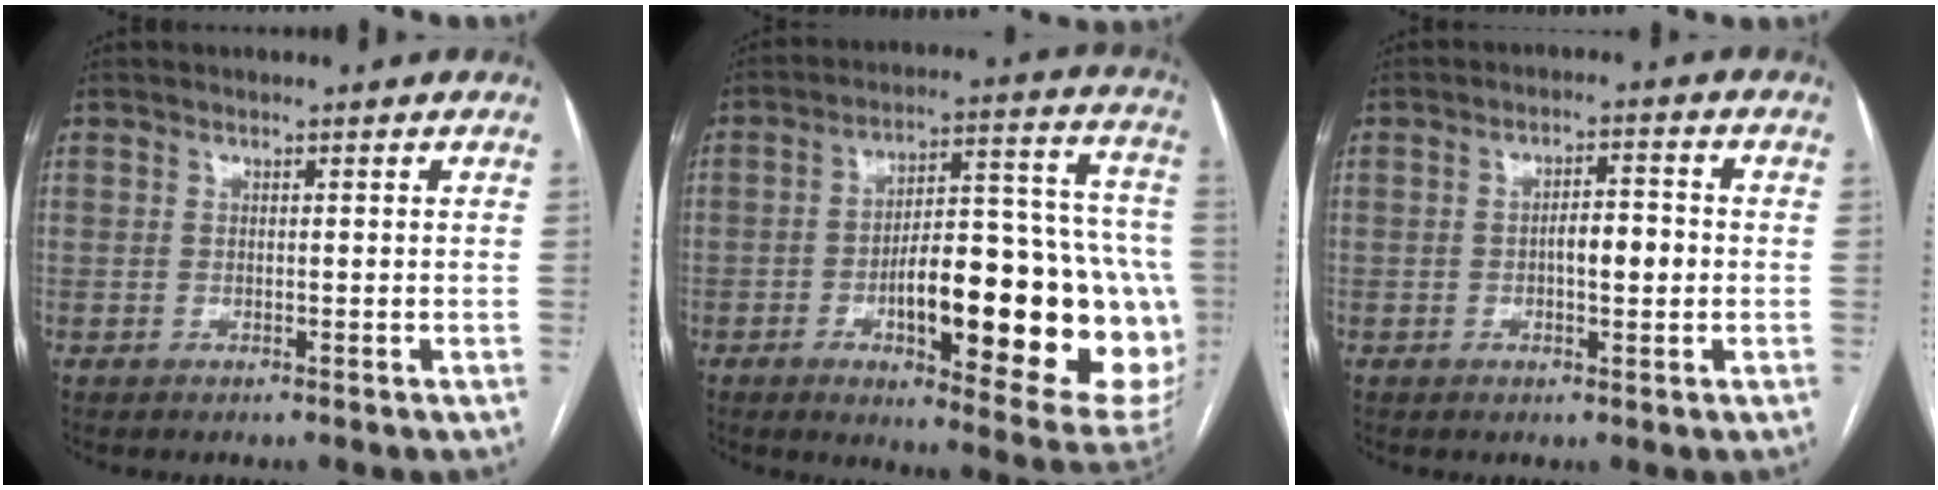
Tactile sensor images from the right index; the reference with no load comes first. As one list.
[{"total": 28.3, "force": [-6.4, 7.6, 26.5], "torque": [-0.282, 0.021, -0.071]}, {"total": 4.6, "force": [-0.6, 1.4, 4.3], "torque": [-0.072, 0.008, -0.008]}]